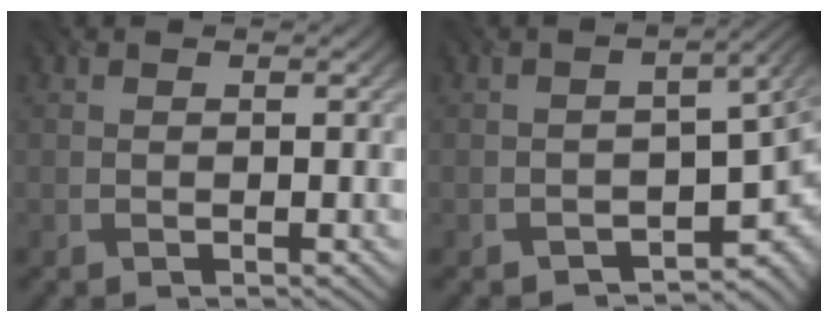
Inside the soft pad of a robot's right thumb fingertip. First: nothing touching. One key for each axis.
{"total": 6.5, "fx": -2.9, "fy": 3.5, "fz": 4.7, "tx": -0.048, "ty": -0.025, "tz": -0.038}